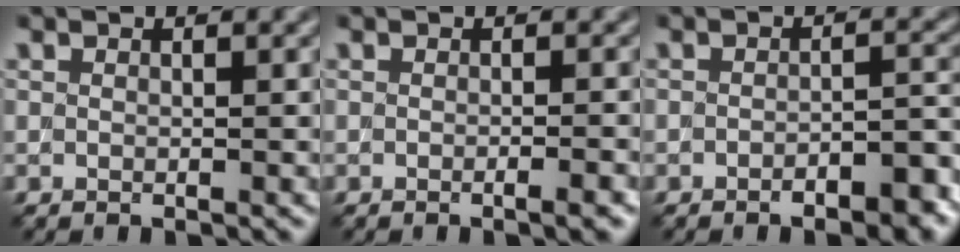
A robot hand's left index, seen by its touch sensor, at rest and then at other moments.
{"total": 2.1, "force": [-0.6, 0.8, 1.8], "torque": [-0.002, 0.004, -0.014]}
{"total": 4.3, "force": [-2.9, 1.2, 3.0], "torque": [-0.041, 0.004, -0.037]}